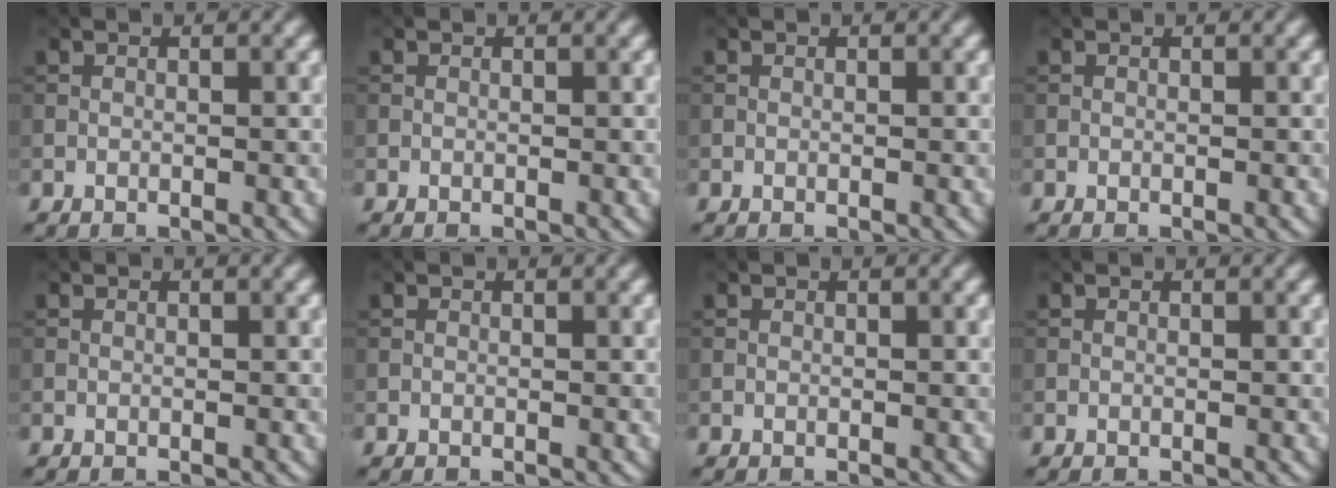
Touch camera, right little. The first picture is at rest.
{"total": 0.0}
{"total": 0.0}
{"total": 0.0}
{"total": 0.0}
{"total": 0.0}
{"total": 0.0}
{"total": 0.0}